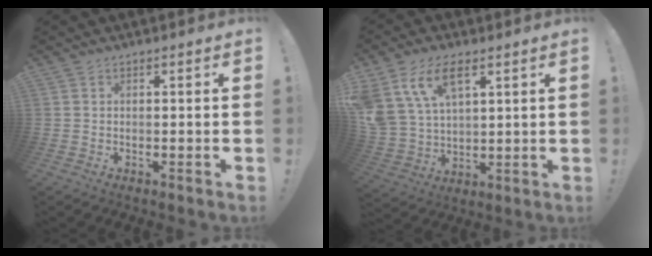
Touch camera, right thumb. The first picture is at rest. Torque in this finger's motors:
{"motor_torque": [1.78, 1.97, 0.33, 0.24, 0.65]}